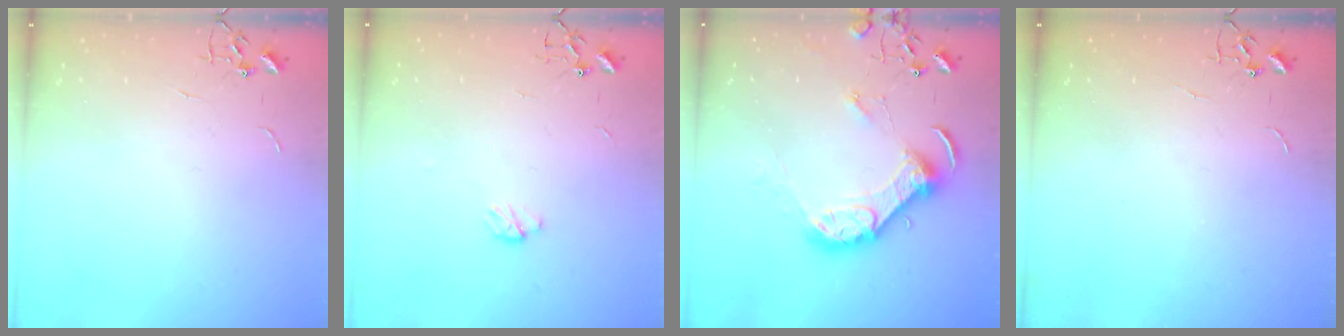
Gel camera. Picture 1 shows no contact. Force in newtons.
{"total": 3.5, "press": 3.5, "slide": 0.4}
{"total": 12.9, "press": 12.8, "slide": 1.1}
{"total": 0.0}